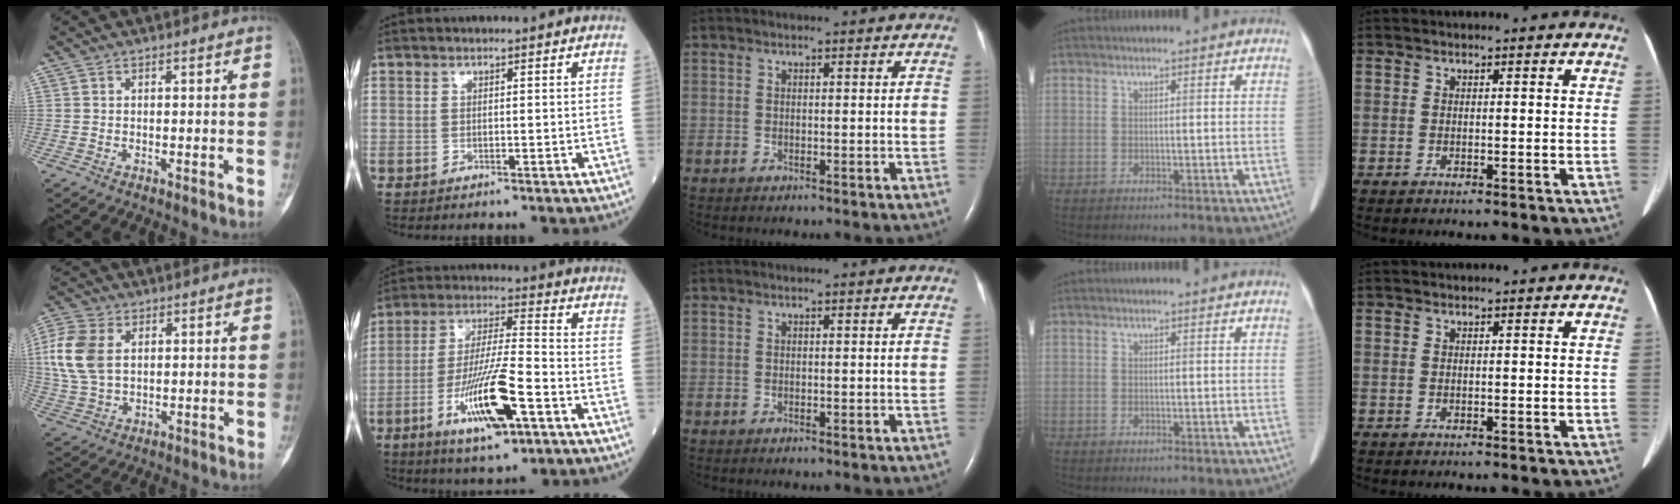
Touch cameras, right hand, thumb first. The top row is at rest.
{"thumb": {"total": 10.7, "force": [2.1, 7.0, 7.8], "torque": [-0.178, 0.005, 0.044]}, "index": {"total": 13.6, "force": [-5.7, 2.2, 12.1], "torque": [-0.228, -0.012, -0.098]}}